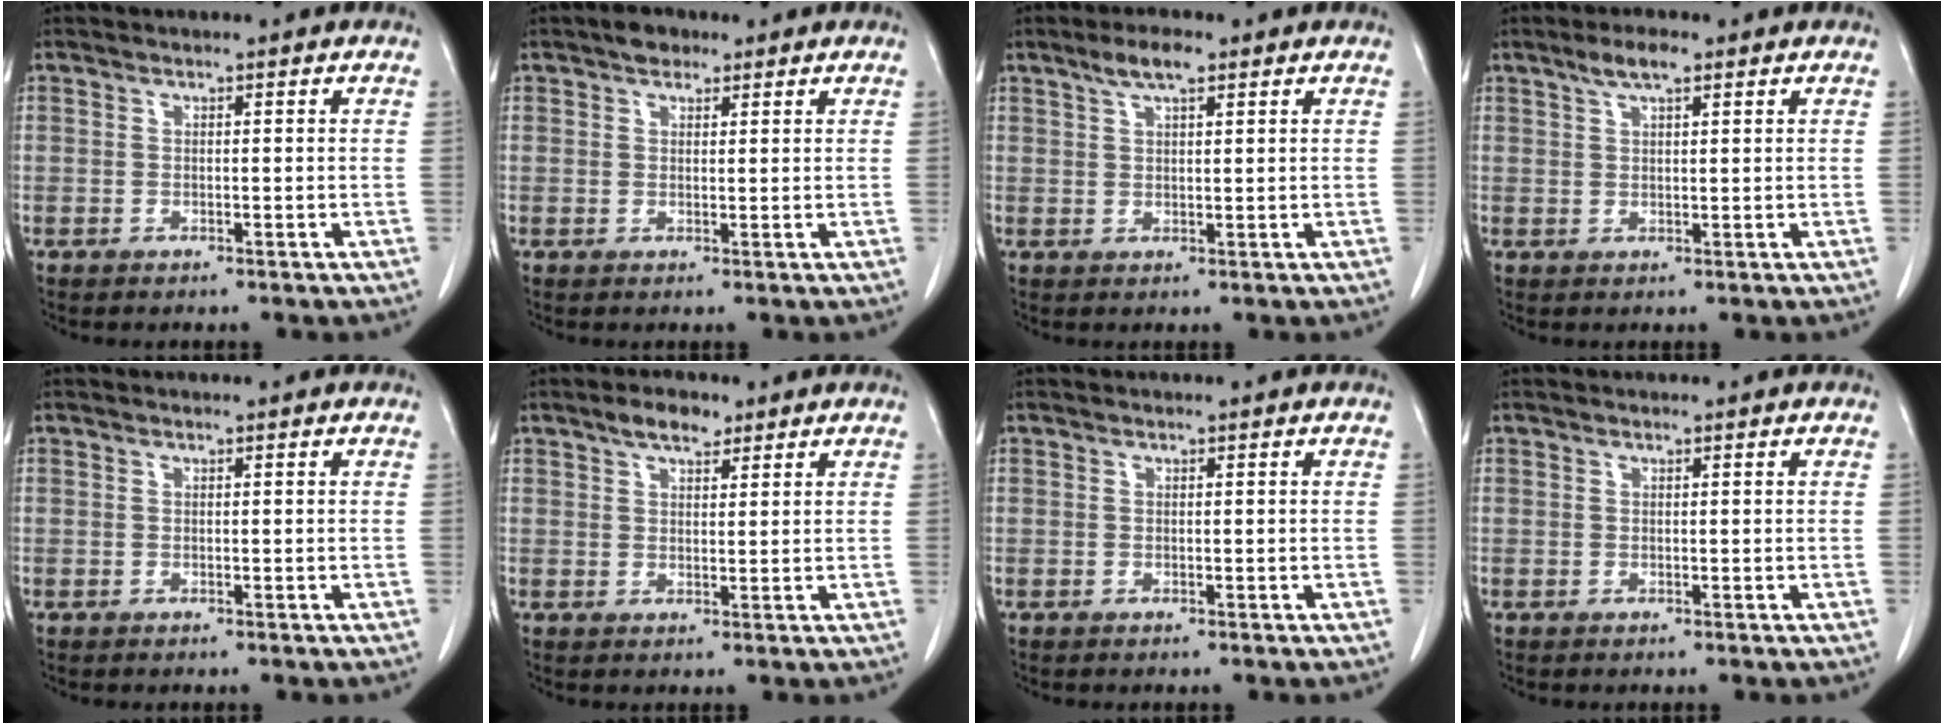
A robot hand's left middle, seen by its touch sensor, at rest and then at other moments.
{"total": 2.5, "force": [1.8, 1.5, 1.1], "torque": [-0.019, 0.010, 0.026]}
{"total": 4.0, "force": [2.6, 0.9, 2.8], "torque": [-0.058, 0.009, 0.048]}
{"total": 3.5, "force": [2.3, 0.8, 2.5], "torque": [-0.051, 0.008, 0.043]}
{"total": 0.0}
{"total": 3.8, "force": [2.7, 1.7, 2.1], "torque": [-0.040, 0.009, 0.045]}
{"total": 0.0}
{"total": 0.0}